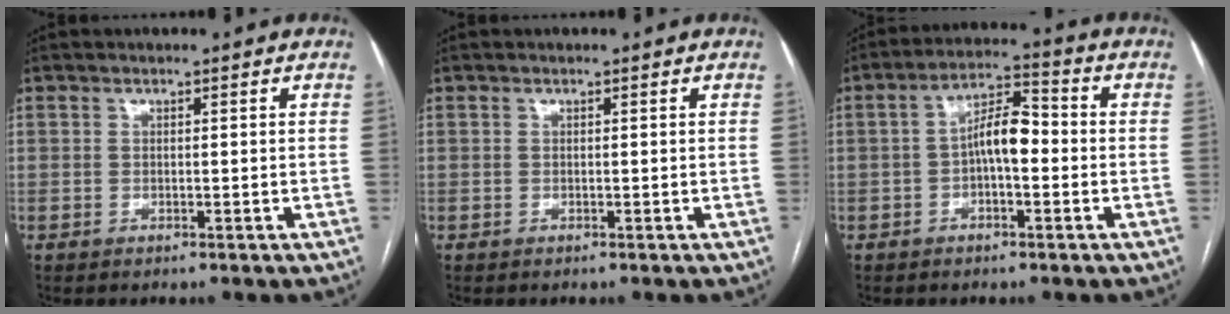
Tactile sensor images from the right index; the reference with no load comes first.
{"total": 0.0}
{"total": 6.8, "force": [-0.8, 2.3, 6.3], "torque": [-0.111, 0.026, -0.016]}